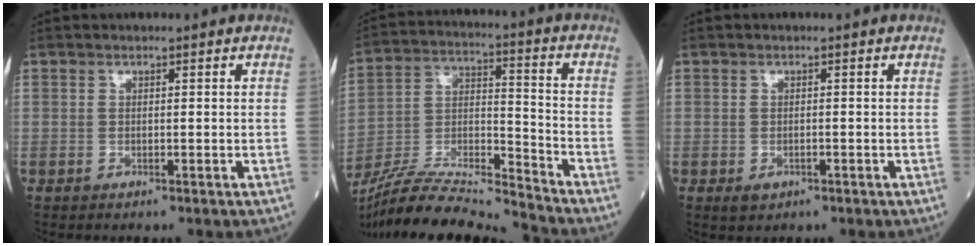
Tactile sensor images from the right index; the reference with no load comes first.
{"total": 16.9, "force": [-16.1, -1.0, 5.0], "torque": [-0.089, 0.011, -0.291]}
{"total": 1.6, "force": [-0.7, 1.0, 1.0], "torque": [-0.013, -0.001, -0.004]}